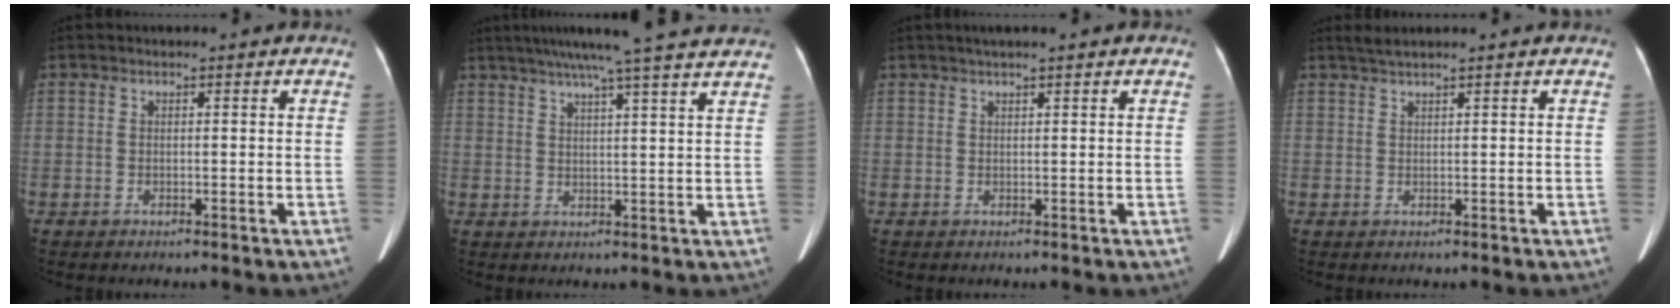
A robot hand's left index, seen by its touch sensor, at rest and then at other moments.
{"total": 15.4, "force": [13.1, -1.2, 7.9], "torque": [-0.133, 0.010, 0.164]}
{"total": 3.0, "force": [2.2, -0.1, 2.1], "torque": [-0.031, 0.024, 0.032]}
{"total": 1.6, "force": [1.3, -0.4, 0.8], "torque": [-0.023, 0.012, 0.030]}